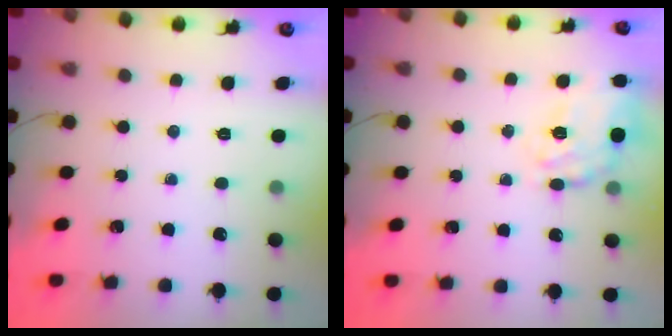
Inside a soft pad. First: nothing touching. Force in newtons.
{"total": 18.7, "press": 18.5, "slide": 2.6}